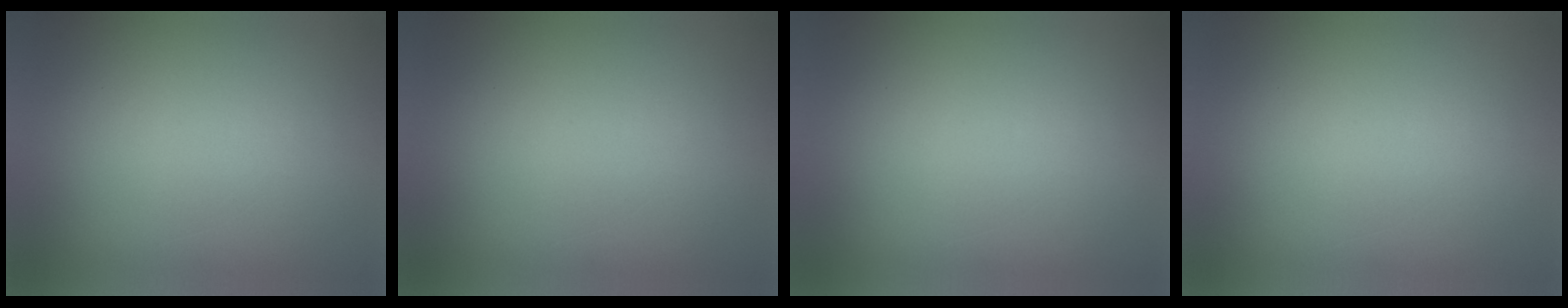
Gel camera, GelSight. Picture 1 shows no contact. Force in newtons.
{"total": 1.0}
{"total": 1.0}
{"total": 0.0}